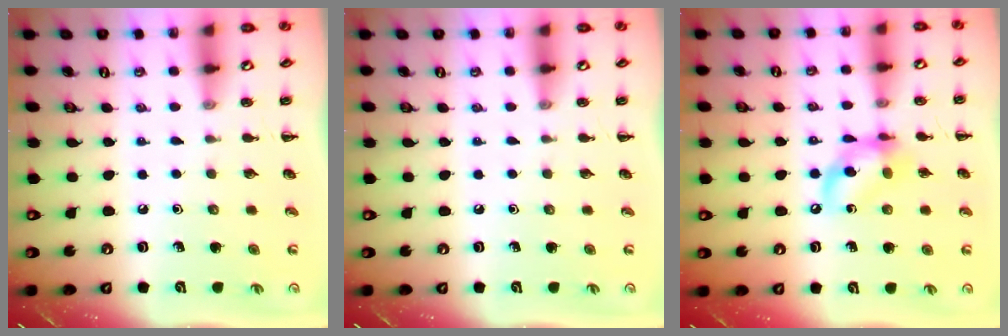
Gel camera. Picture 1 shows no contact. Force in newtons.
{"total": 0.0}
{"total": 11.8, "press": 11.6, "slide": 2.4}